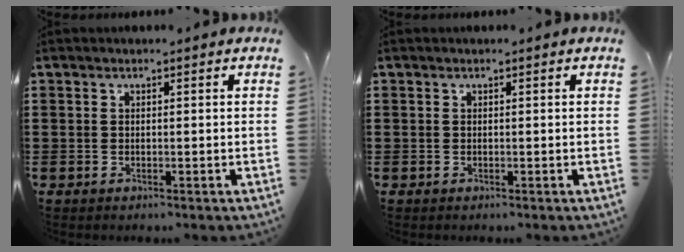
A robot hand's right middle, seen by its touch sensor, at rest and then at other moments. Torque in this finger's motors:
{"motor_torque": [0.13, -0.16, -0.01, -0.01]}